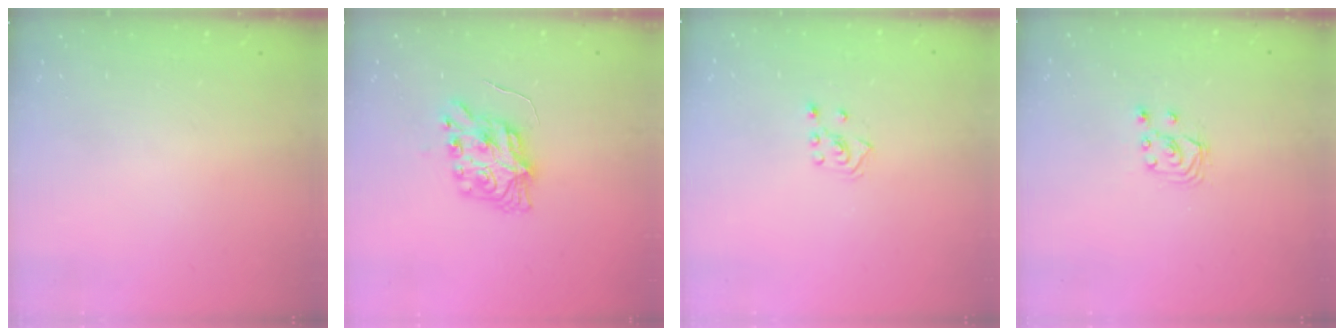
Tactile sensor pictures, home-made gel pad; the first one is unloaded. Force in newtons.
{"total": 8.6, "press": 8.6, "slide": 1.0}
{"total": 2.8, "press": 2.7, "slide": 0.5}
{"total": 3.9, "press": 3.9, "slide": 0.4}